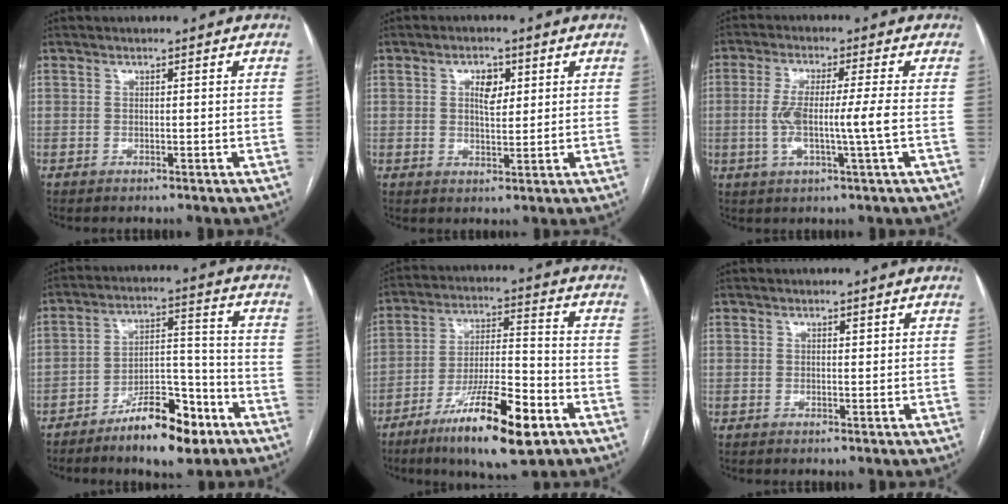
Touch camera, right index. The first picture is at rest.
{"total": 4.0, "force": [1.4, 2.1, 3.2], "torque": [-0.052, 0.003, 0.024]}
{"total": 7.3, "force": [-0.6, 0.1, 7.2], "torque": [-0.144, -0.001, -0.013]}
{"total": 11.5, "force": [-7.6, 3.7, 7.9], "torque": [-0.121, 0.018, -0.123]}
{"total": 15.9, "force": [-8.8, 2.7, 12.9], "torque": [-0.226, -0.017, -0.145]}
{"total": 0.7, "force": [0.4, 0.3, 0.5], "torque": [-0.007, -0.002, 0.004]}